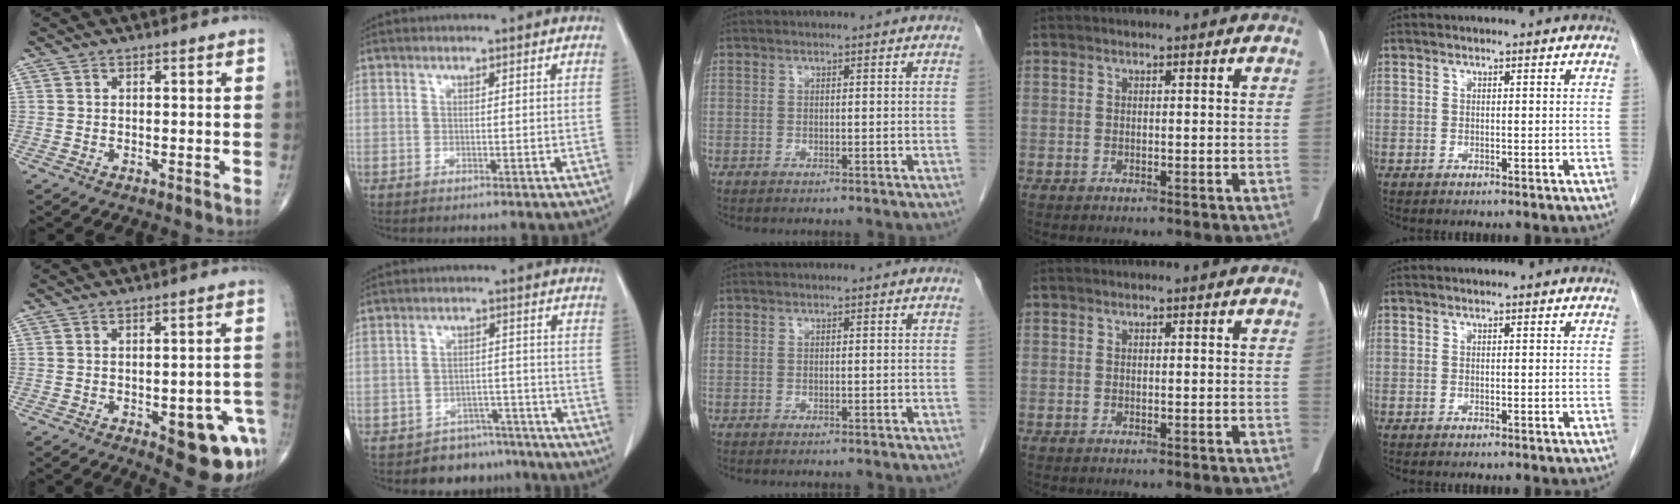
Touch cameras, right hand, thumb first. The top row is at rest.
{"thumb": {"total": 12.0, "force": [-5.1, 4.7, 9.8], "torque": [-0.089, 0.027, -0.050]}, "index": {"total": 6.8, "force": [-5.5, 4.0, -0.5], "torque": [0.025, 0.035, -0.077]}}